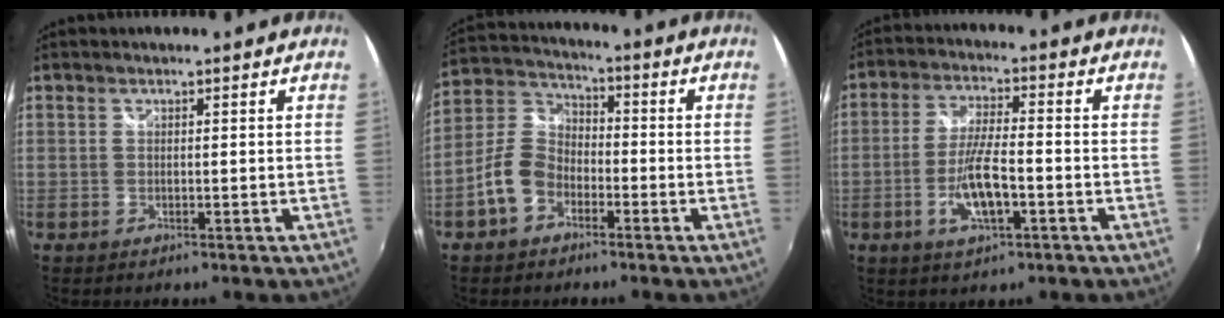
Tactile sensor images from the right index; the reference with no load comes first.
{"total": 8.7, "force": [-4.3, 6.1, 4.6], "torque": [-0.101, 0.026, -0.082]}
{"total": 8.7, "force": [-3.1, 2.2, 7.8], "torque": [-0.155, -0.004, -0.058]}